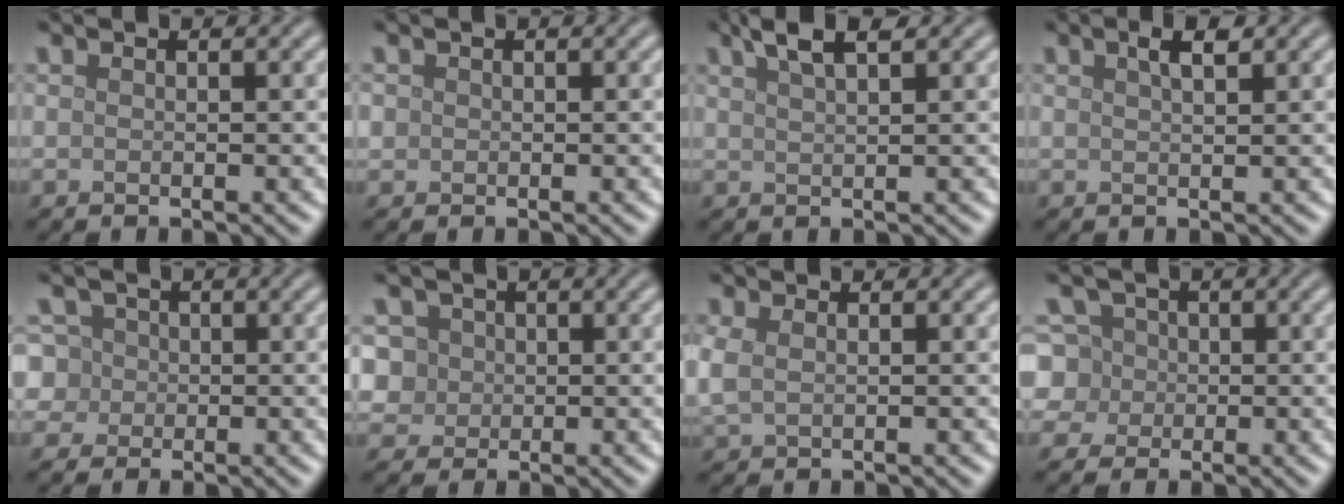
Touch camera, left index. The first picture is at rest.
{"total": 0.7, "force": [0.1, 0.7, 0.1], "torque": [0.004, 0.000, 0.000]}
{"total": 3.0, "force": [2.2, 0.6, 2.0], "torque": [-0.026, 0.010, 0.038]}
{"total": 1.9, "force": [1.1, 0.5, 1.4], "torque": [-0.021, 0.006, 0.018]}
{"total": 6.1, "force": [1.5, 5.5, 2.2], "torque": [-0.035, 0.040, -0.008]}
{"total": 5.9, "force": [2.1, 4.9, 2.4], "torque": [-0.034, 0.023, 0.013]}
{"total": 2.1, "force": [0.4, 1.4, 1.5], "torque": [-0.042, 0.000, 0.013]}
{"total": 6.4, "force": [0.5, 6.0, 2.2], "torque": [-0.040, 0.034, -0.013]}